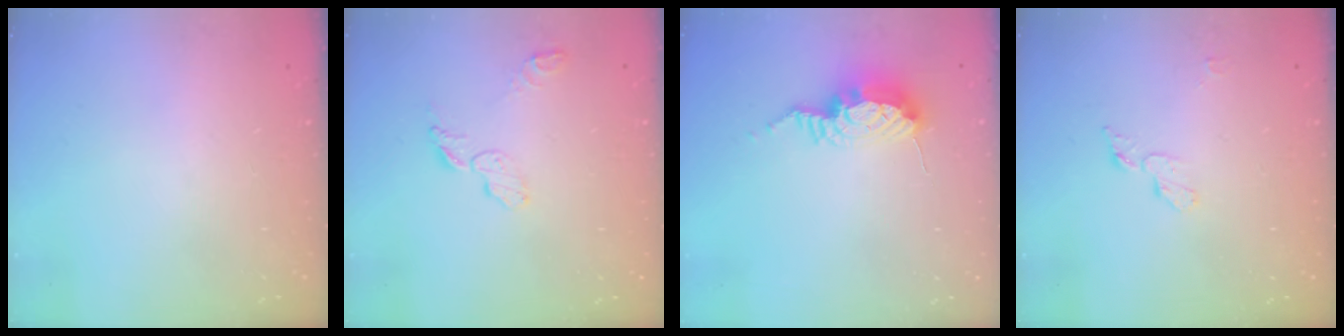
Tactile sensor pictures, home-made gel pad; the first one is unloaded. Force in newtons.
{"total": 6.8, "press": 6.8, "slide": 0.1}
{"total": 10.4, "press": 10.3, "slide": 1.2}
{"total": 4.6, "press": 4.6, "slide": 0.4}